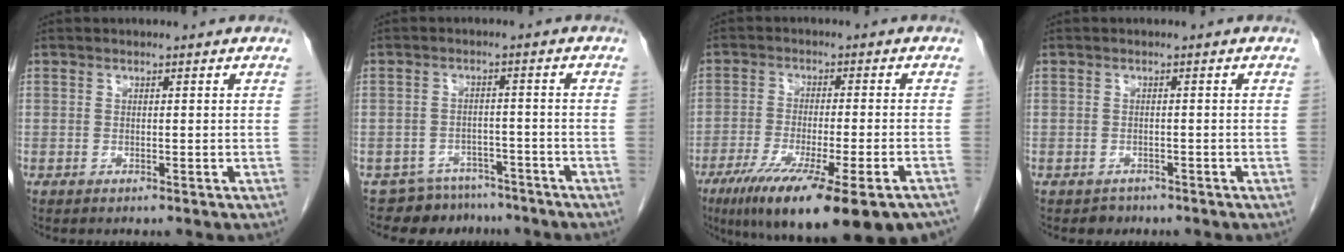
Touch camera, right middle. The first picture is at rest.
{"total": 6.8, "force": [-6.0, 3.0, -0.3], "torque": [0.014, 0.015, -0.082]}
{"total": 21.3, "force": [-15.3, 2.5, 14.6], "torque": [-0.186, -0.050, -0.228]}
{"total": 1.4, "force": [-1.0, 0.9, -0.1], "torque": [-0.006, 0.001, -0.016]}